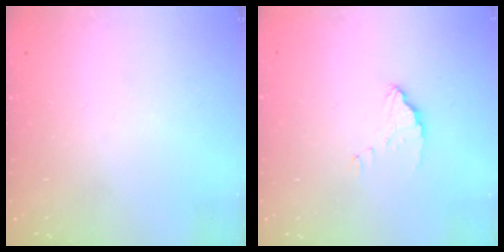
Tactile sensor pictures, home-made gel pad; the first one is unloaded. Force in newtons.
{"total": 2.8, "press": 2.8, "slide": 0.1}